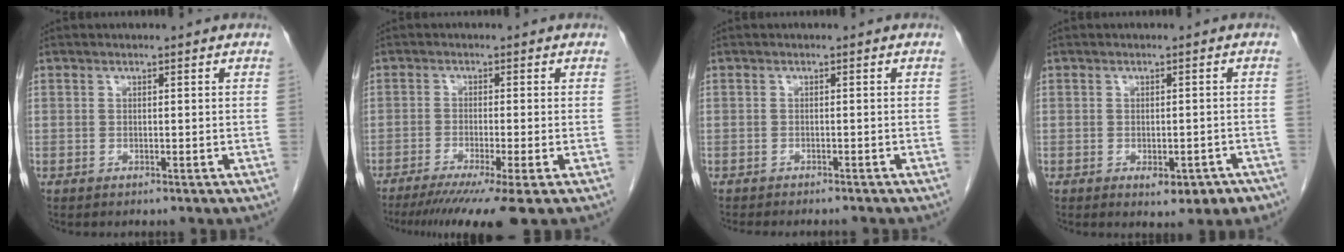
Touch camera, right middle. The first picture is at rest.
{"total": 9.4, "force": [-6.9, -0.7, 6.4], "torque": [-0.088, -0.026, -0.107]}
{"total": 6.2, "force": [-5.5, 1.4, 2.4], "torque": [-0.025, -0.005, -0.073]}
{"total": 4.6, "force": [-2.7, 2.3, 3.0], "torque": [-0.025, 0.001, -0.030]}